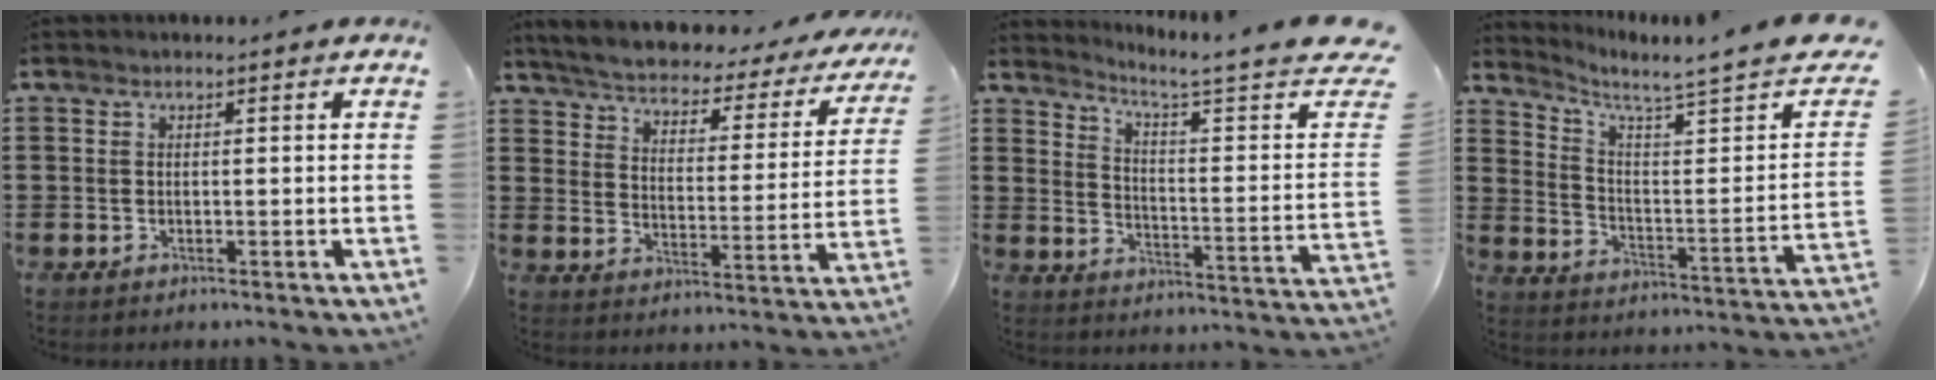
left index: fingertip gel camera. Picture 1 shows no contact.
{"total": 3.3, "force": [3.1, 0.3, 1.0], "torque": [-0.040, -0.031, 0.042]}
{"total": 3.6, "force": [2.4, -0.8, 2.7], "torque": [-0.061, -0.035, 0.026]}
{"total": 3.3, "force": [2.4, -0.9, 2.1], "torque": [-0.059, -0.040, 0.028]}